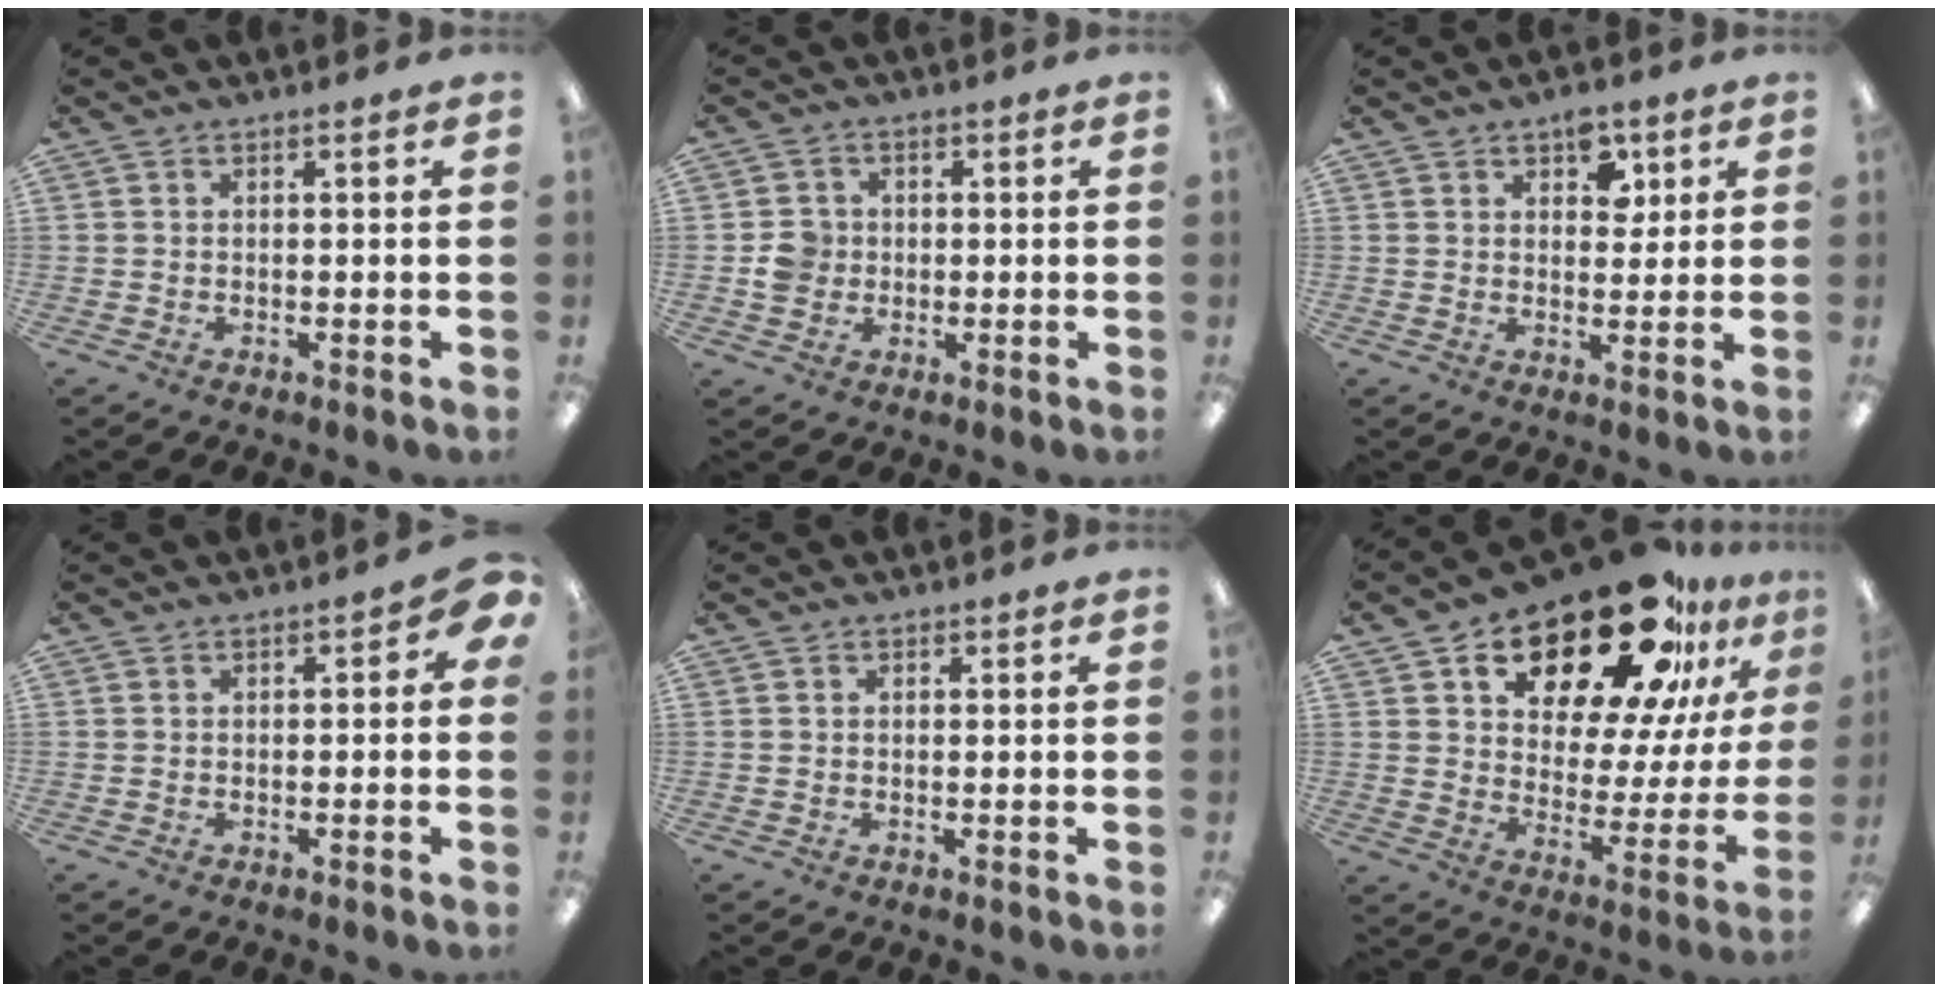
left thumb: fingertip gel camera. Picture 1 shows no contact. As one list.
[{"total": 5.3, "force": [-0.2, 5.0, 1.5], "torque": [-0.020, 0.008, -0.004]}, {"total": 6.6, "force": [3.6, 4.1, 3.7], "torque": [-0.035, -0.009, 0.057]}, {"total": 2.8, "force": [-0.2, 1.8, 2.2], "torque": [-0.024, 0.003, -0.006]}, {"total": 0.0}, {"total": 25.8, "force": [18.7, 10.8, 14.0], "torque": [-0.208, -0.126, 0.311]}]